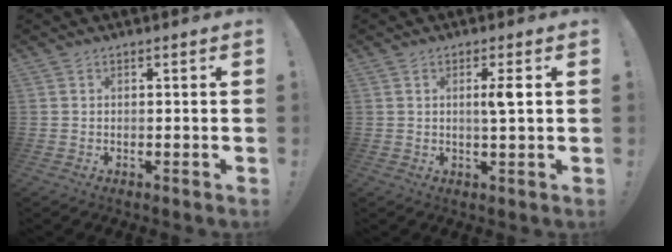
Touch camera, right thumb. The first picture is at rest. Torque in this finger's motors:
{"motor_torque": [-0.32, 0.35, 0.60, -0.03, 0.29]}